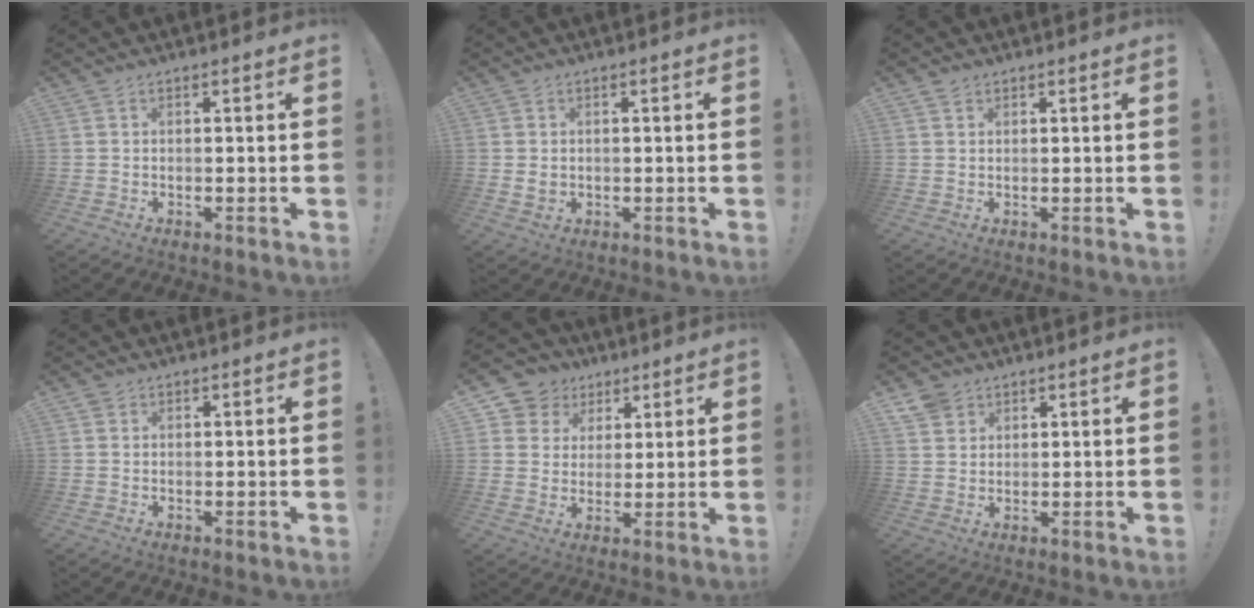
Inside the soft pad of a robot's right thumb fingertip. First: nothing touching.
{"total": 1.6, "force": [0.3, 1.3, 0.9], "torque": [-0.011, 0.001, 0.005]}
{"total": 1.2, "force": [0.9, 0.7, 0.2], "torque": [0.003, -0.003, 0.017]}
{"total": 0.7, "force": [0.5, 0.5, 0.1], "torque": [-0.007, 0.002, 0.010]}
{"total": 8.3, "force": [3.6, 7.3, 1.6], "torque": [-0.026, -0.022, 0.077]}
{"total": 5.9, "force": [4.2, 3.9, 1.4], "torque": [-0.027, -0.024, 0.082]}